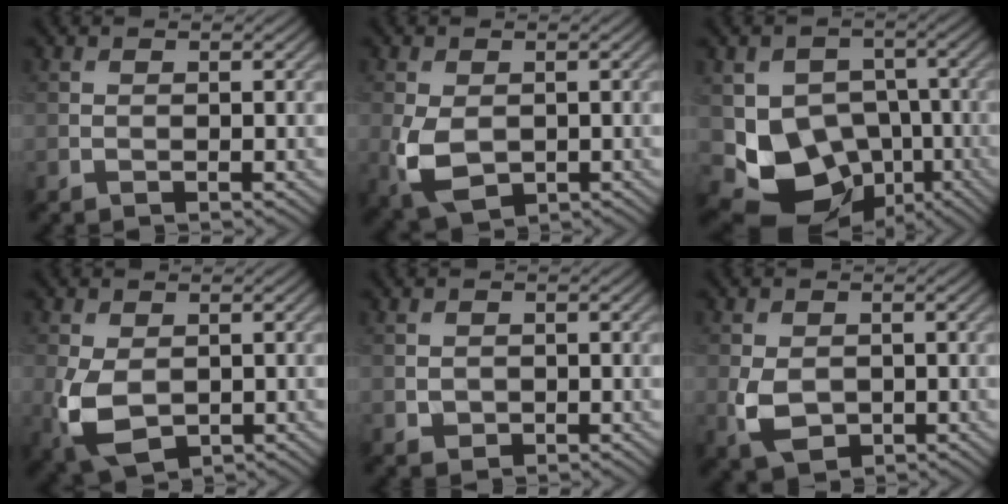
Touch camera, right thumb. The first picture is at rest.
{"total": 5.8, "force": [-1.1, 4.0, 4.1], "torque": [-0.111, -0.016, -0.017]}
{"total": 10.3, "force": [-3.1, 8.4, 5.2], "torque": [-0.105, -0.026, -0.057]}
{"total": 7.1, "force": [-1.4, 4.7, 5.1], "torque": [-0.144, -0.023, -0.022]}
{"total": 1.2, "force": [-0.3, 1.2, 0.3], "torque": [-0.009, -0.003, -0.005]}
{"total": 4.5, "force": [-1.1, 3.3, 2.9], "torque": [-0.075, -0.010, -0.019]}